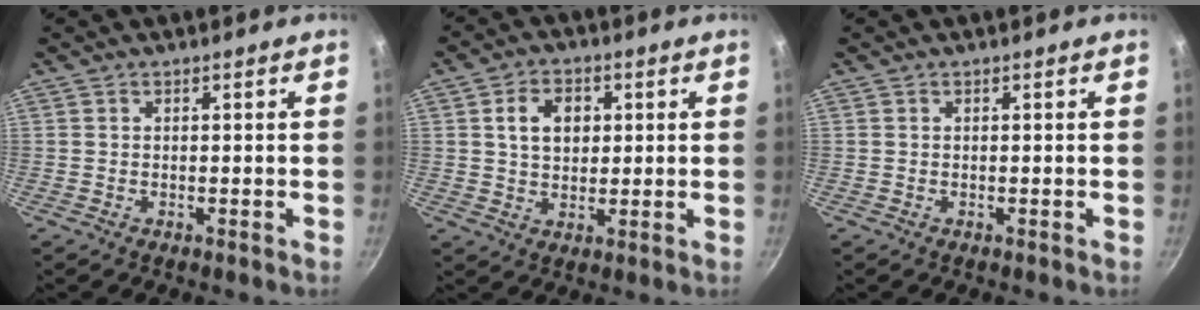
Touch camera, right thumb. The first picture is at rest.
{"total": 7.2, "force": [1.7, 5.3, 4.6], "torque": [-0.057, 0.003, 0.026]}
{"total": 0.0}